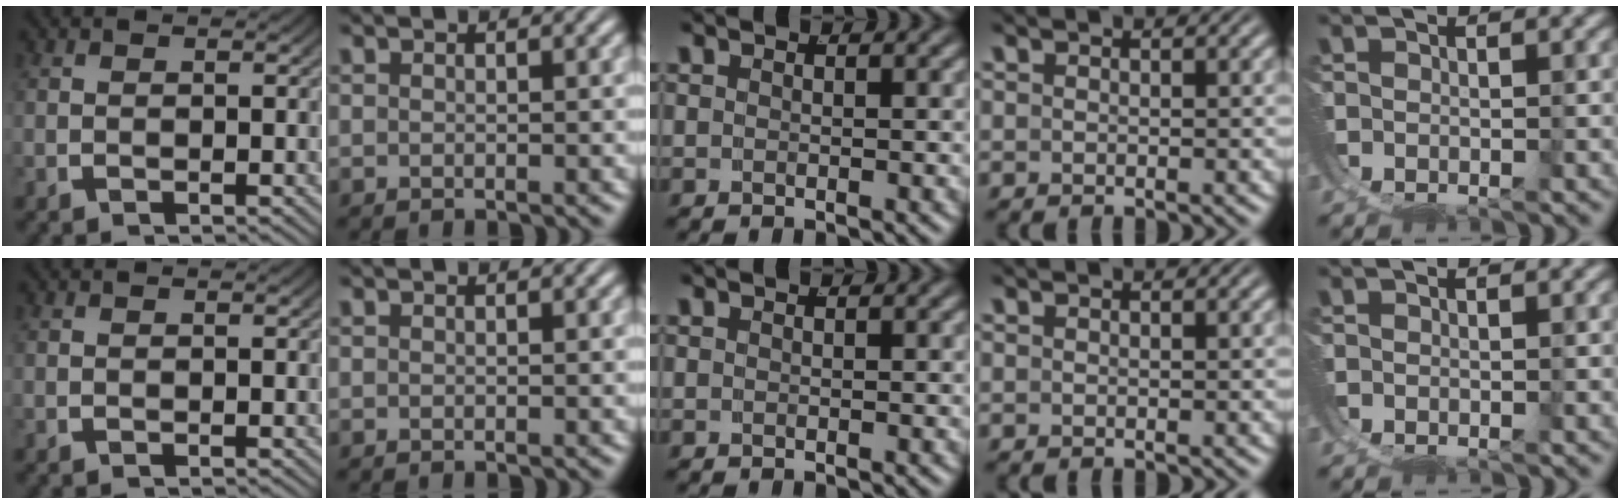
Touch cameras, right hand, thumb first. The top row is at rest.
{}